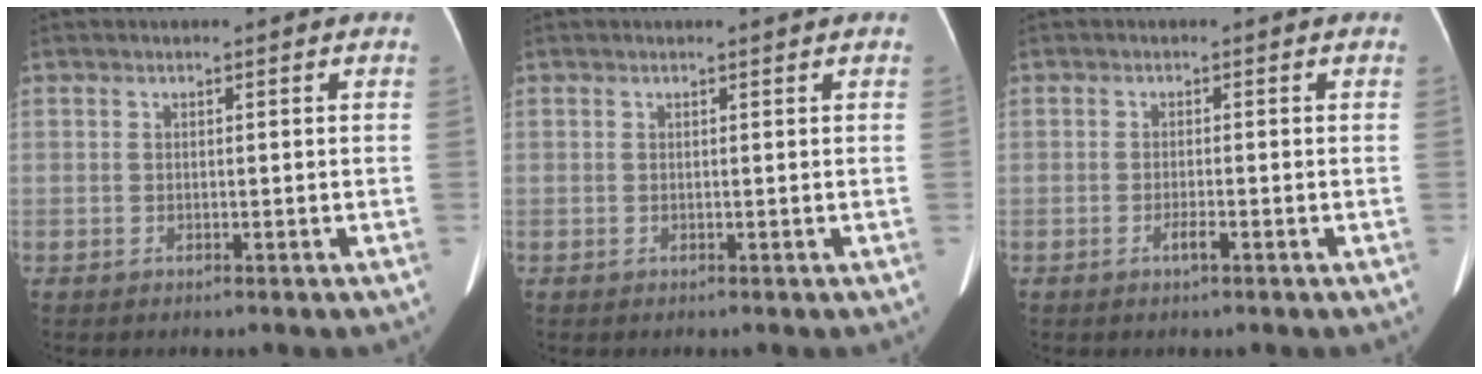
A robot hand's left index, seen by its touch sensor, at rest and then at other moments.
{"total": 1.0, "force": [0.9, -0.2, 0.3], "torque": [-0.009, 0.001, 0.017]}
{"total": 1.1, "force": [-0.8, 0.0, 0.8], "torque": [-0.023, -0.005, -0.014]}